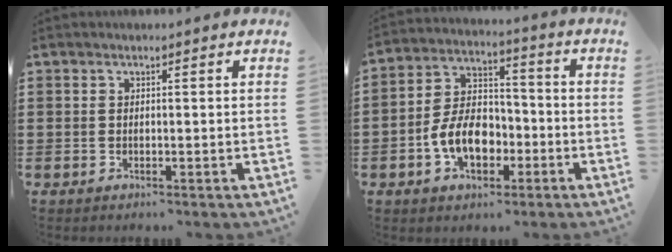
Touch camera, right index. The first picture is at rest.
{"total": 8.7, "force": [-2.9, 5.7, 5.9], "torque": [-0.122, 0.008, -0.058]}